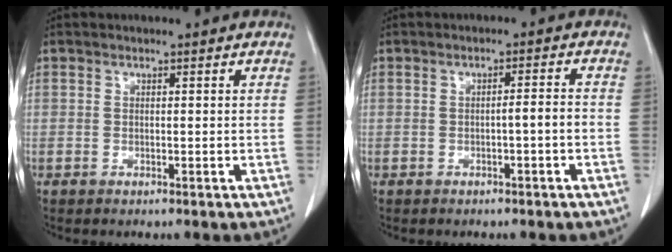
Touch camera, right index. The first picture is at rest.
{"total": 2.1, "force": [-0.8, 0.0, 1.9], "torque": [-0.030, 0.002, -0.013]}